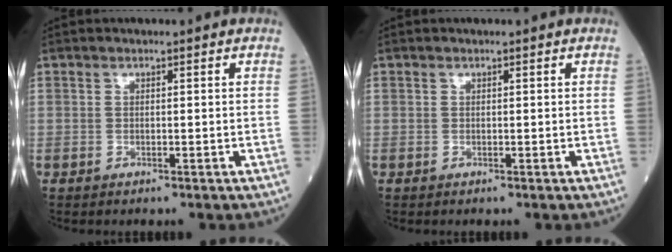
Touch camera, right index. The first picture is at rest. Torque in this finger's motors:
{"motor_torque": [0.04, 0.04, 0.00, -0.01]}